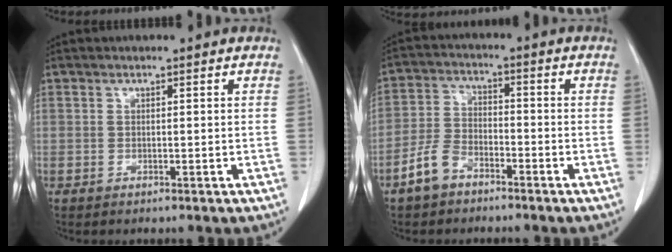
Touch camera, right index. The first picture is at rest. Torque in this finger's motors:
{"motor_torque": [-0.04, -0.11, 0.07, -0.06]}